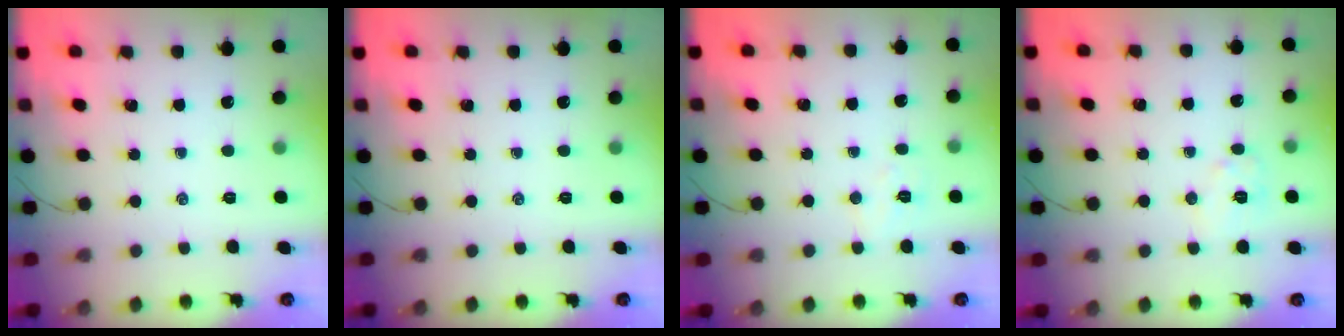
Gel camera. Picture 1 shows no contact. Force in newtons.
{"total": 0.0}
{"total": 5.3, "press": 5.2, "slide": 1.1}
{"total": 6.2, "press": 6.2, "slide": 0.5}